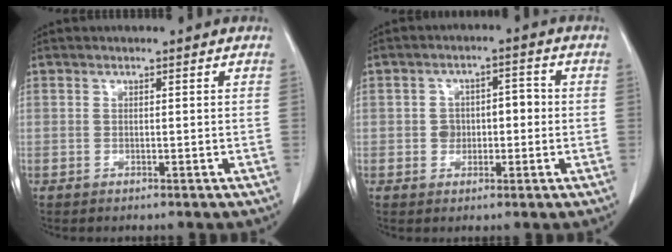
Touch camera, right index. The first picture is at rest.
{"total": 4.6, "force": [-0.5, 3.2, 3.3], "torque": [-0.051, 0.027, -0.004]}